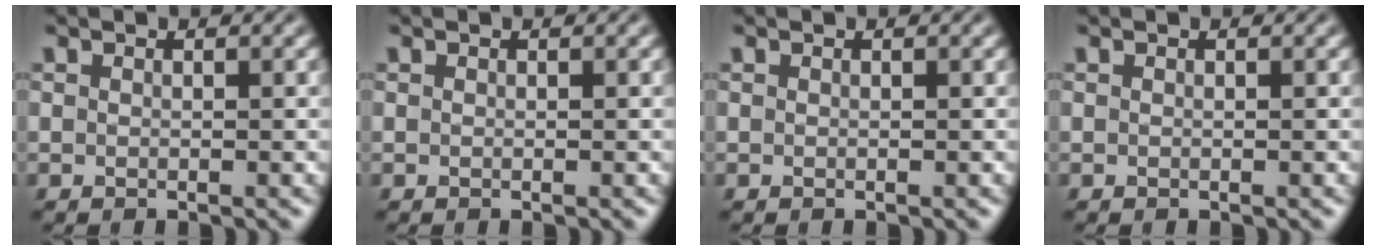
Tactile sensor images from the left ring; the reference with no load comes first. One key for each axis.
{"total": 0.0}
{"total": 0.0}
{"total": 0.0}